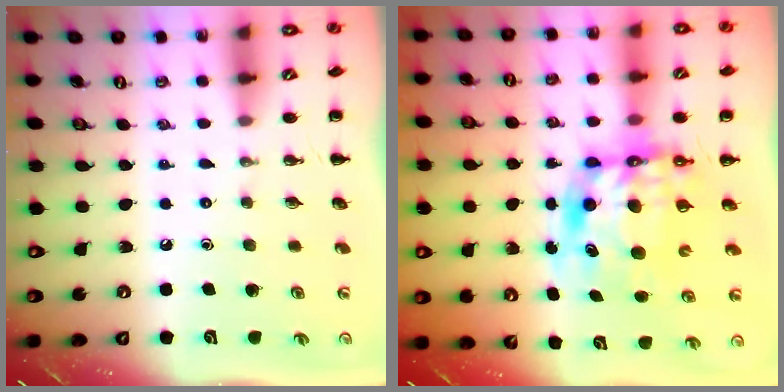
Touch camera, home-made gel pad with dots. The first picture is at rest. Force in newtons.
{"total": 11.9, "press": 11.6, "slide": 2.4}